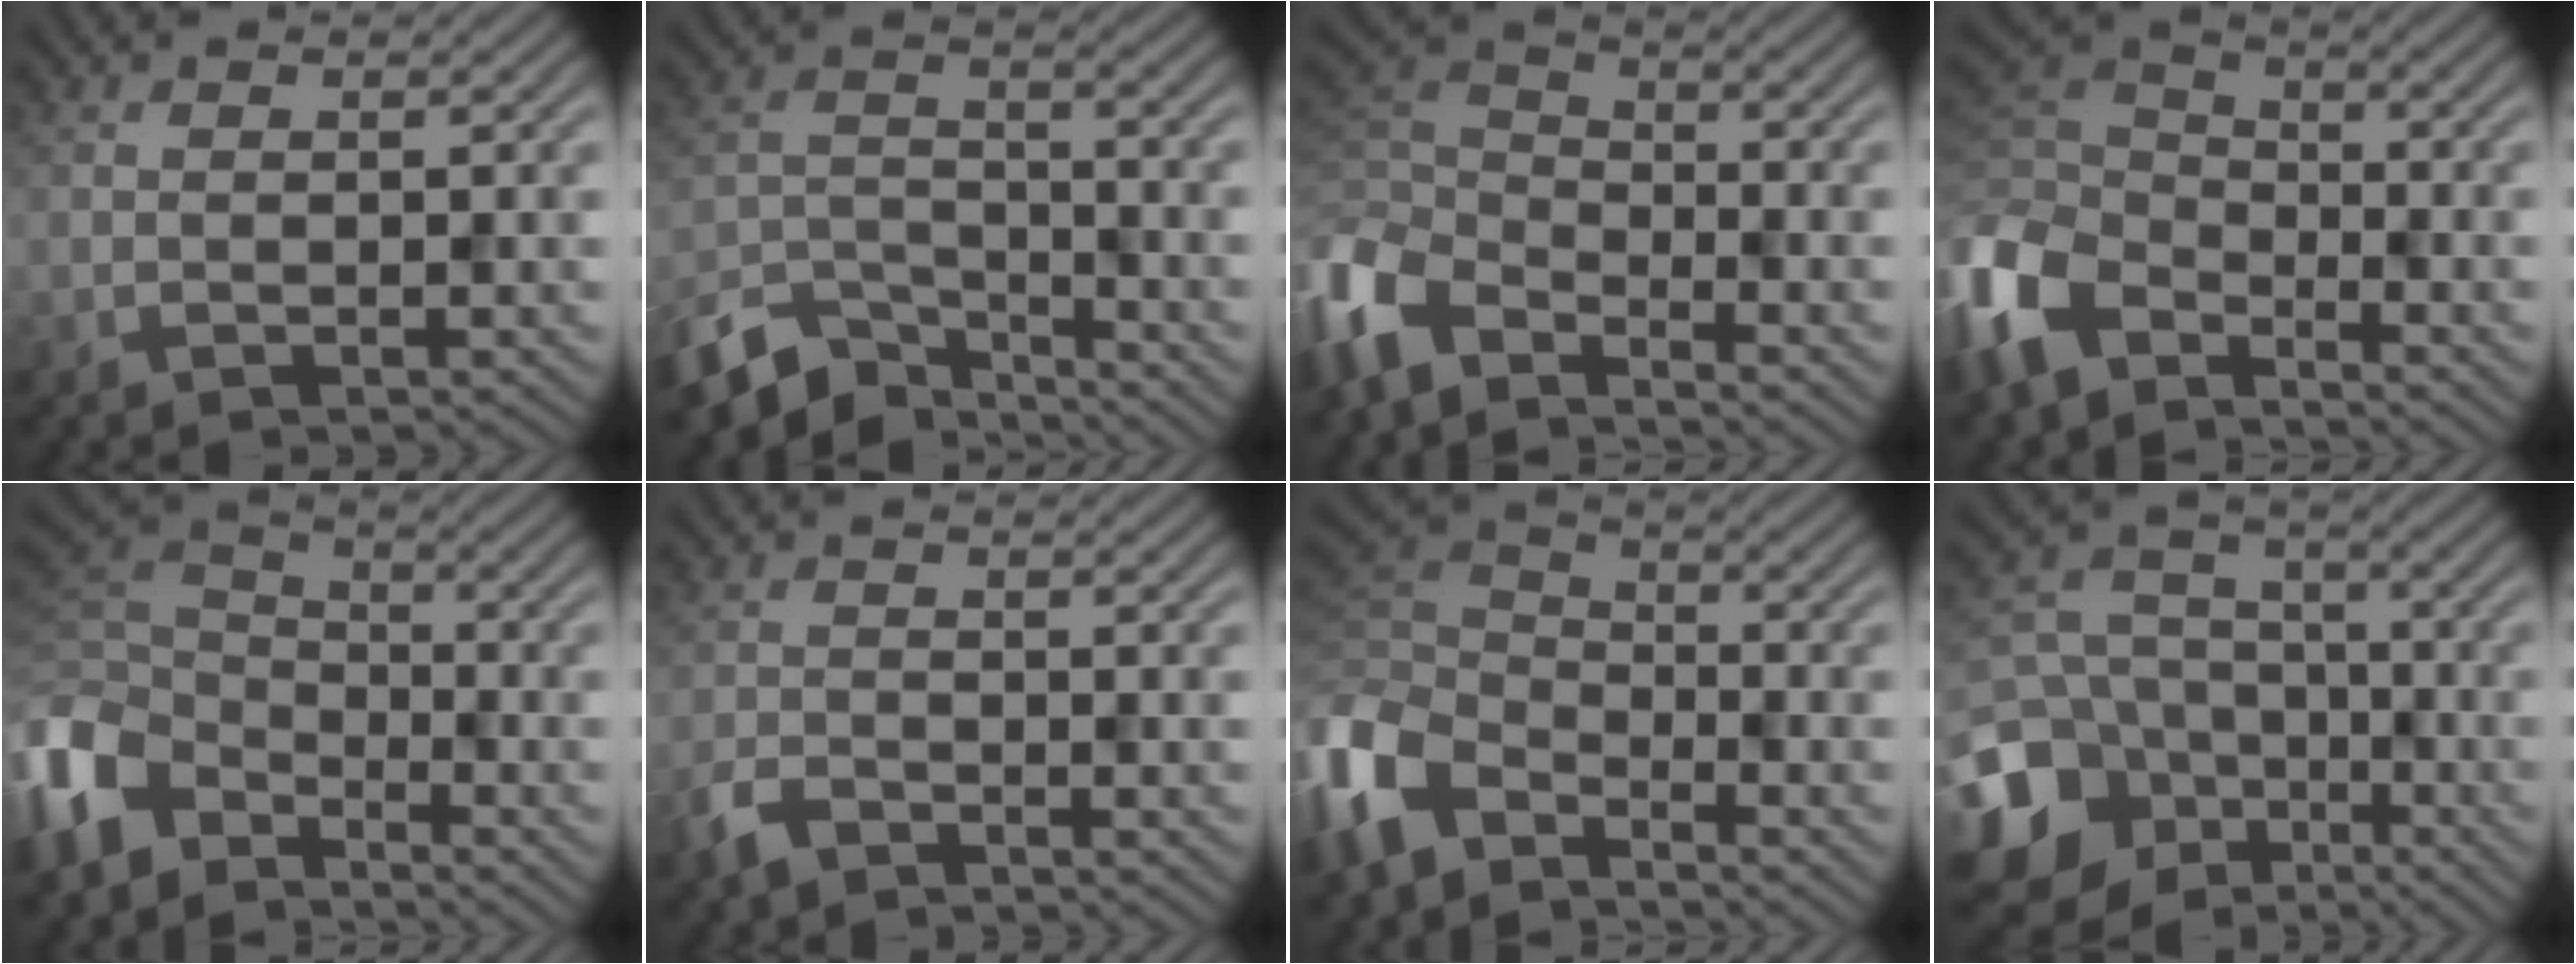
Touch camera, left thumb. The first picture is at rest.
{"total": 7.8, "force": [-6.6, 2.9, 2.9], "torque": [-0.064, -0.010, -0.142]}
{"total": 8.2, "force": [-5.8, 3.9, 4.2], "torque": [-0.114, -0.011, -0.137]}
{"total": 9.5, "force": [-5.6, 5.7, 5.2], "torque": [-0.145, -0.013, -0.132]}
{"total": 9.6, "force": [-5.7, 6.1, 4.8], "torque": [-0.136, -0.011, -0.133]}
{"total": 2.9, "force": [-2.3, 1.2, 1.3], "torque": [-0.029, -0.005, -0.057]}
{"total": 8.4, "force": [-5.1, 4.9, 4.5], "torque": [-0.124, -0.007, -0.125]}
{"total": 16.8, "force": [-7.4, 13.7, 6.4], "torque": [-0.211, -0.048, -0.135]}